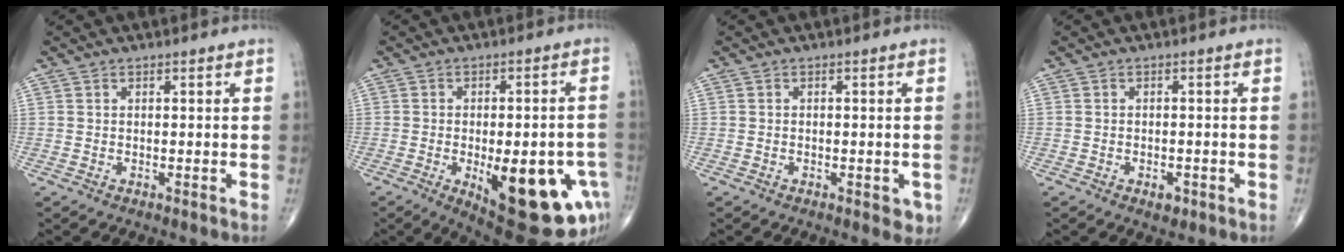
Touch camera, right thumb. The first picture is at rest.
{"total": 22.4, "force": [-7.5, 9.0, 19.0], "torque": [-0.182, 0.007, -0.076]}
{"total": 2.8, "force": [-1.0, 1.4, 2.2], "torque": [-0.017, -0.002, -0.011]}
{"total": 2.2, "force": [-1.0, 1.3, 1.4], "torque": [-0.017, 0.001, -0.013]}